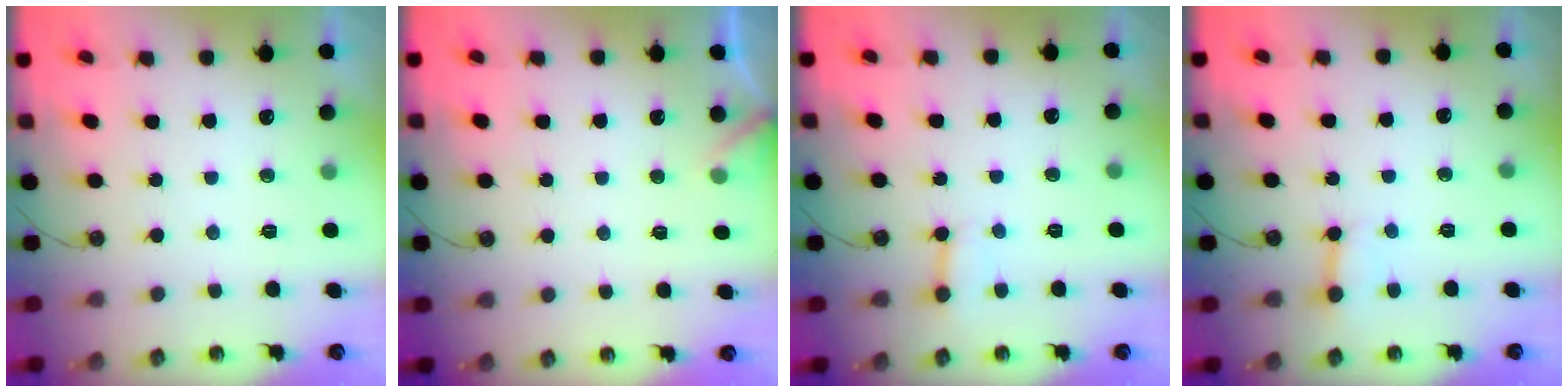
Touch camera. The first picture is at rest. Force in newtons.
{"total": 4.1, "press": 4.1, "slide": 0.5}
{"total": 3.4, "press": 3.4, "slide": 0.2}
{"total": 3.9, "press": 3.9, "slide": 0.3}